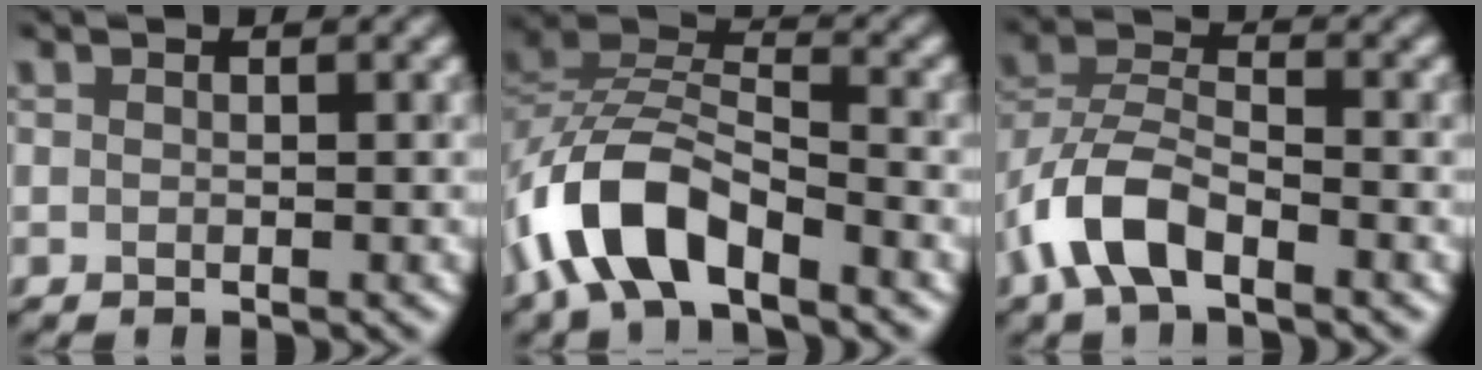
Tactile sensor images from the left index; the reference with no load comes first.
{"total": 7.7, "force": [-4.5, 3.5, 5.2], "torque": [-0.096, 0.010, -0.095]}
{"total": 5.6, "force": [-3.1, 2.6, 3.8], "torque": [-0.074, 0.008, -0.072]}